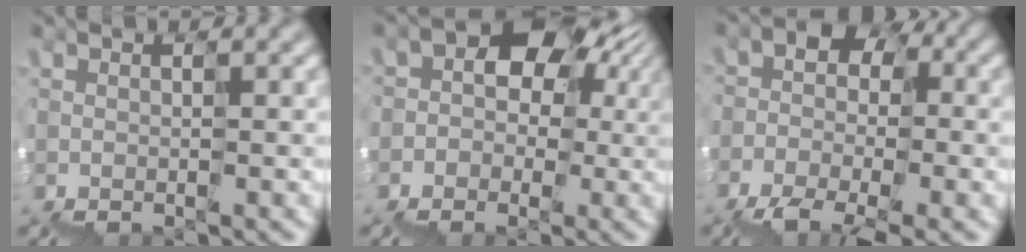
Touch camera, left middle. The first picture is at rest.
{"total": 6.7, "force": [-0.5, 5.6, 3.6], "torque": [-0.047, 0.021, -0.011]}
{"total": 7.0, "force": [-3.4, 4.1, 4.6], "torque": [-0.087, -0.012, -0.058]}